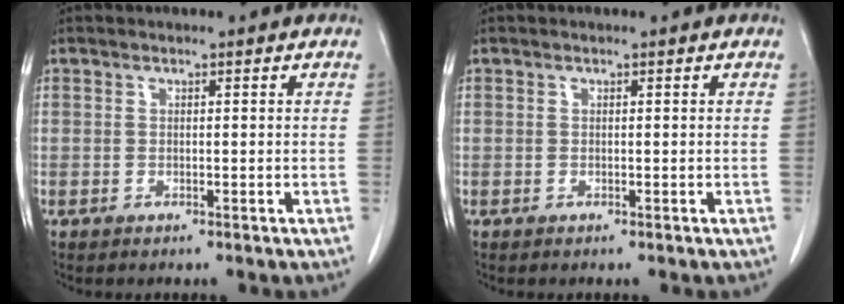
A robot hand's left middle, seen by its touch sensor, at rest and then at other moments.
{"total": 0.0}